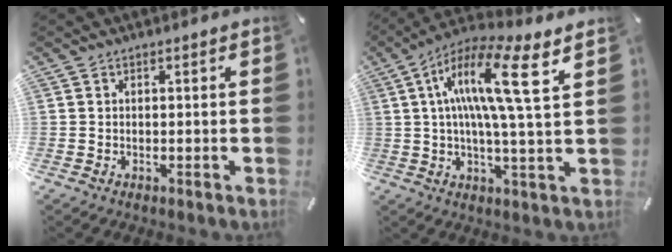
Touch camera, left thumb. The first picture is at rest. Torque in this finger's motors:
{"motor_torque": [1.21, 1.18, 1.63, -1.14, 0.27]}